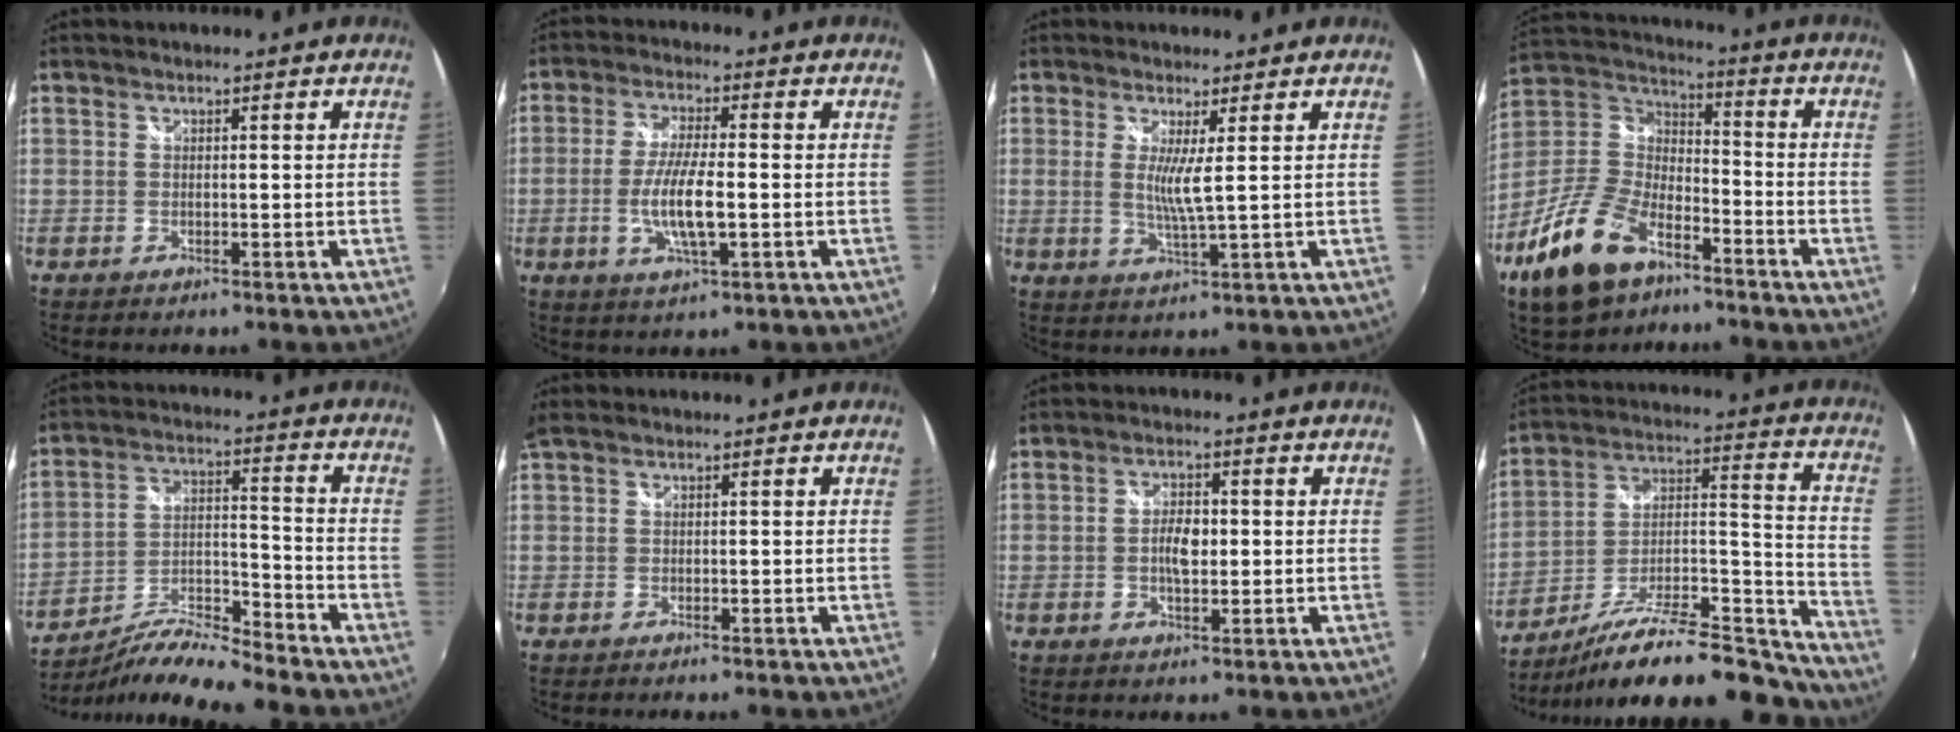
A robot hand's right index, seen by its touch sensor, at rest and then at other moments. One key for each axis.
{"total": 8.5, "fx": -1.7, "fy": 1.8, "fz": 8.2, "tx": -0.164, "ty": -0.010, "tz": -0.032}
{"total": 4.3, "fx": 1.0, "fy": -0.6, "fz": 4.2, "tx": -0.078, "ty": -0.014, "tz": 0.013}
{"total": 18.9, "fx": -11.2, "fy": 9.9, "fz": 11.7, "tx": -0.260, "ty": -0.005, "tz": -0.207}
{"total": 11.6, "fx": -10.7, "fy": 0.0, "fz": 4.4, "tx": -0.085, "ty": -0.001, "tz": -0.202}
{"total": 2.7, "fx": 0.4, "fy": 1.9, "fz": 1.8, "tx": -0.037, "ty": 0.001, "tz": 0.006}
{"total": 4.5, "fx": -0.2, "fy": 2.2, "fz": 4.0, "tx": -0.072, "ty": 0.004, "tz": -0.005}
{"total": 25.2, "fx": -20.7, "fy": 5.9, "fz": 13.1, "tx": -0.174, "ty": 0.005, "tz": -0.317}